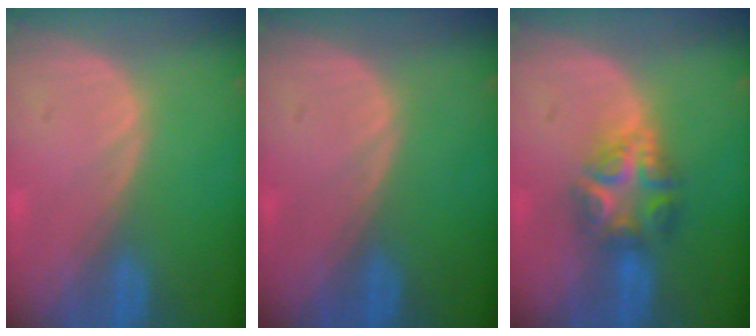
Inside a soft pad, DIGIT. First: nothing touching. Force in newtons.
{"total": 0.0}
{"total": 6.3, "press": 6.2, "slide": 1.5}